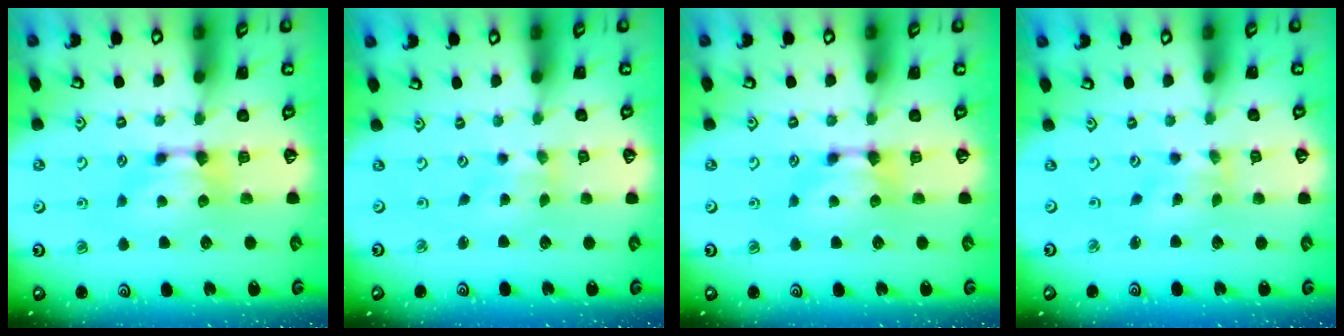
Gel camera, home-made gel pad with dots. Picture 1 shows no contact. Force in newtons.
{"total": 2.4, "press": 2.4, "slide": 0.7}
{"total": 0.0}
{"total": 2.2, "press": 2.0, "slide": 1.0}